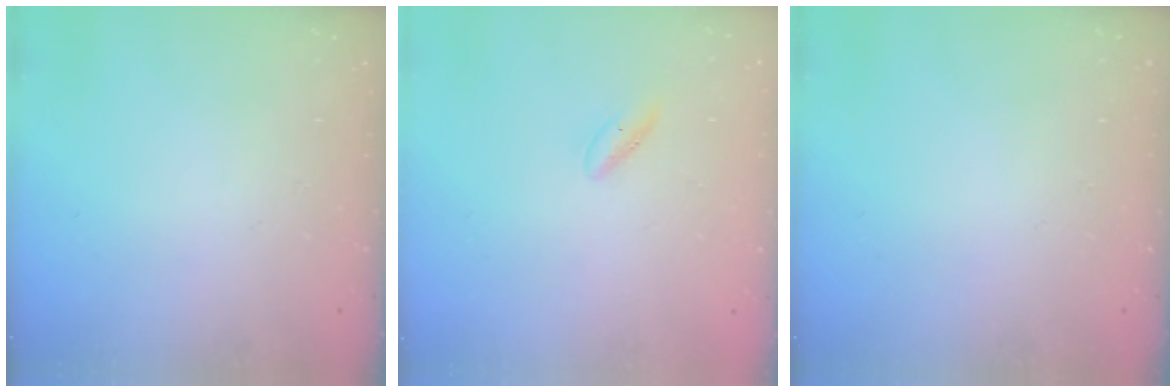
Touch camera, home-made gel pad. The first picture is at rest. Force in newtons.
{"total": 2.2, "press": 2.0, "slide": 0.8}
{"total": 0.0}